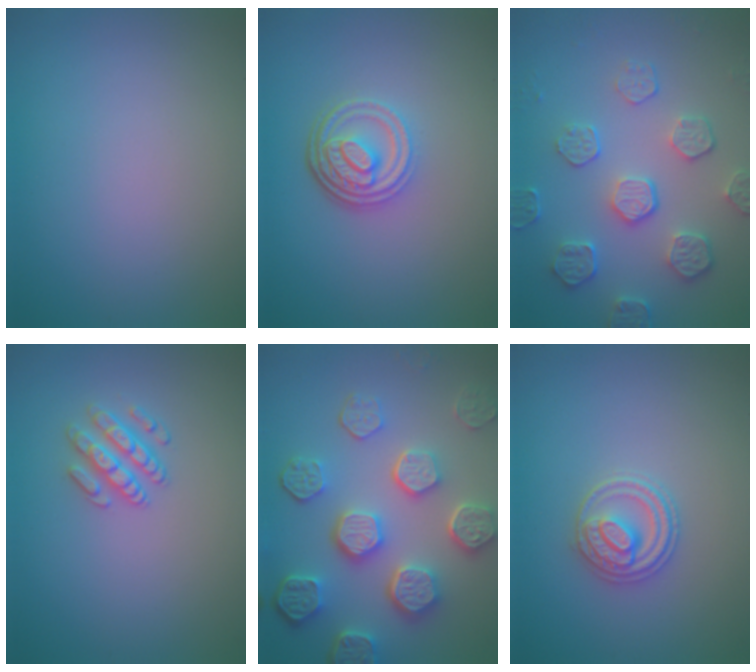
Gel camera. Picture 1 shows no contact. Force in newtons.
{"total": 4.5, "press": 3.3, "slide": 3.1}
{"total": 4.4, "press": 3.9, "slide": 2.0}
{"total": 2.4, "press": 2.3, "slide": 0.6}
{"total": 7.7, "press": 5.9, "slide": 4.9}
{"total": 2.8, "press": 2.7, "slide": 0.6}